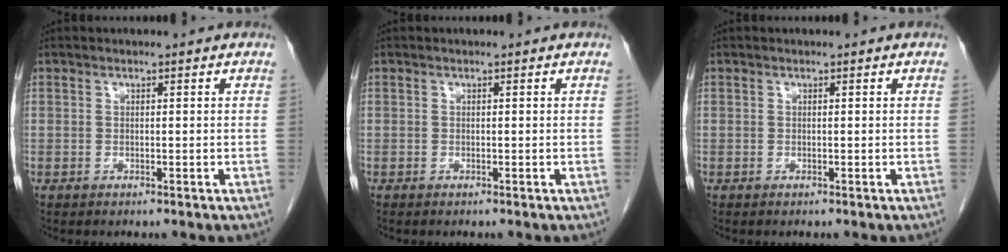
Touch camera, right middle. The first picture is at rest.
{"total": 0.0}
{"total": 0.0}